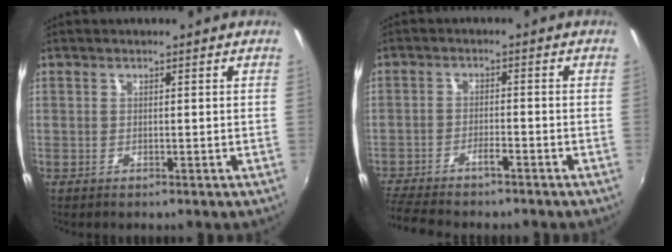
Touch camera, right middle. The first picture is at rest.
{"total": 8.0, "force": [-7.0, 0.9, 3.8], "torque": [-0.094, -0.015, -0.121]}